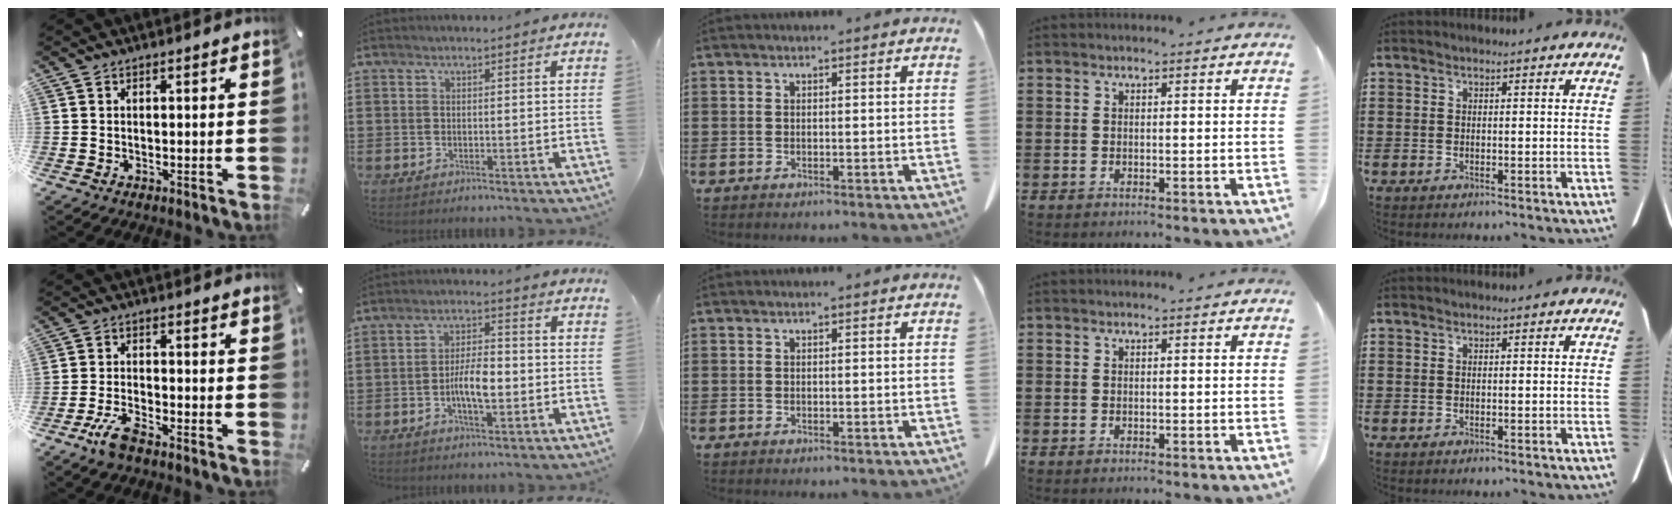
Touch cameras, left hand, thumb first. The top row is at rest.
{"thumb": {"total": 5.5, "force": [-4.0, 1.4, 3.5], "torque": [-0.086, 0.005, -0.076]}, "index": {"total": 6.0, "force": [-1.5, 2.2, 5.3], "torque": [-0.098, 0.002, -0.034]}}